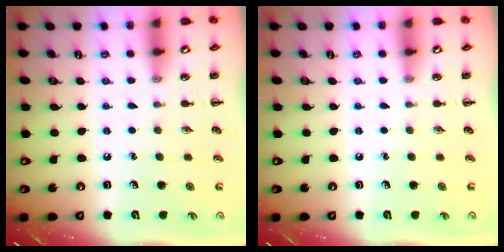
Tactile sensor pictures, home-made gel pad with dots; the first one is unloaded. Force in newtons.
{"total": 0.0}